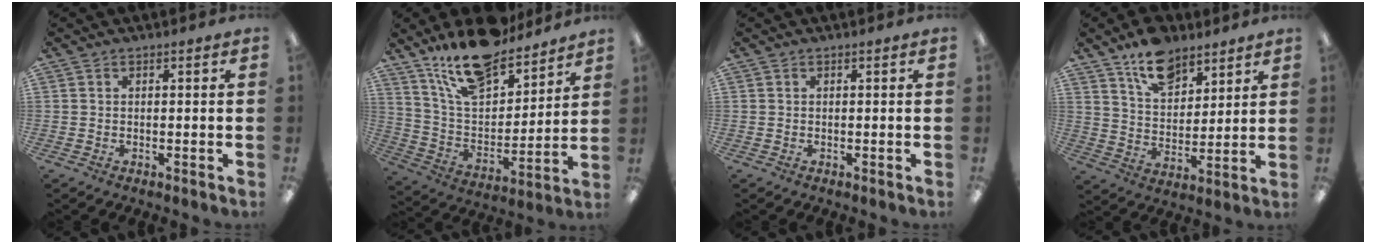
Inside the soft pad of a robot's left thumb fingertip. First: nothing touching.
{"total": 18.7, "force": [15.5, 6.7, 8.0], "torque": [-0.152, -0.098, 0.275]}
{"total": 0.0}
{"total": 11.7, "force": [8.6, 6.3, 4.9], "torque": [-0.075, -0.045, 0.157]}